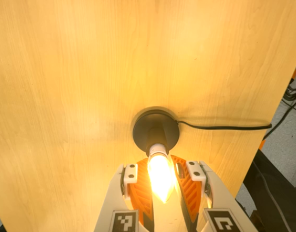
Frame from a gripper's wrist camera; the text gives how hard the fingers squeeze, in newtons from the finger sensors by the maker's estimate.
{"total": 14.4, "left": 13.2, "right": 15.7}